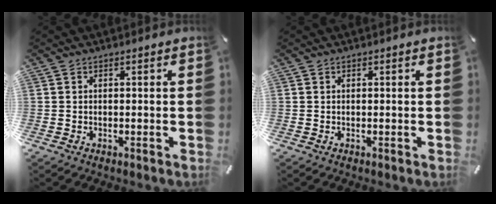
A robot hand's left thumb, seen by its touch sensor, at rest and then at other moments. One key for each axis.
{"total": 0.0}